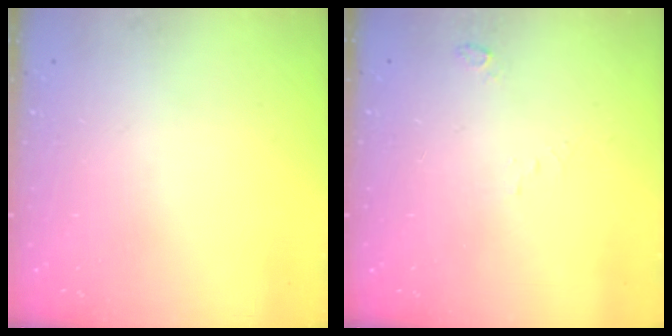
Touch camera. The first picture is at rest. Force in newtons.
{"total": 3.0, "press": 2.1, "slide": 2.1}